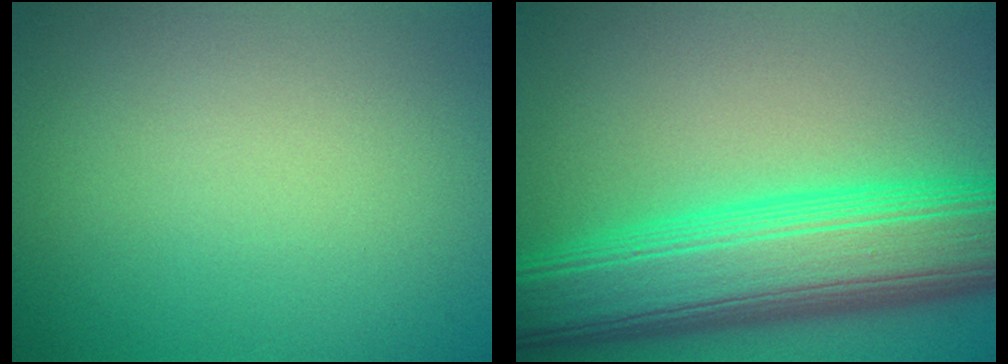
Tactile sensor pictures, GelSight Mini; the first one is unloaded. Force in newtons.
{"total": 11.5, "press": 11.5, "slide": 0.2}